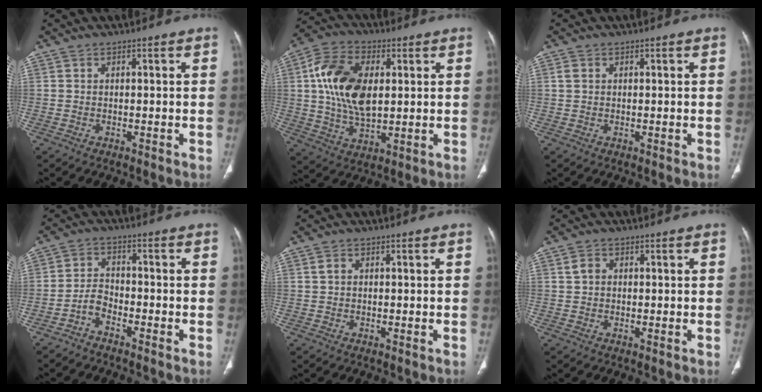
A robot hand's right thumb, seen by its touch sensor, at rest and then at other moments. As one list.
[{"total": 15.7, "force": [2.6, 9.2, 12.4], "torque": [-0.224, 0.000, 0.047]}, {"total": 1.1, "force": [0.3, 0.9, 0.6], "torque": [-0.013, 0.005, 0.007]}, {"total": 3.3, "force": [-2.5, 1.5, 1.5], "torque": [-0.023, 0.026, -0.052]}, {"total": 1.2, "force": [0.3, 0.9, 0.8], "torque": [-0.015, 0.000, 0.005]}, {"total": 2.2, "force": [0.5, 1.7, 1.2], "torque": [-0.018, 0.005, 0.009]}]